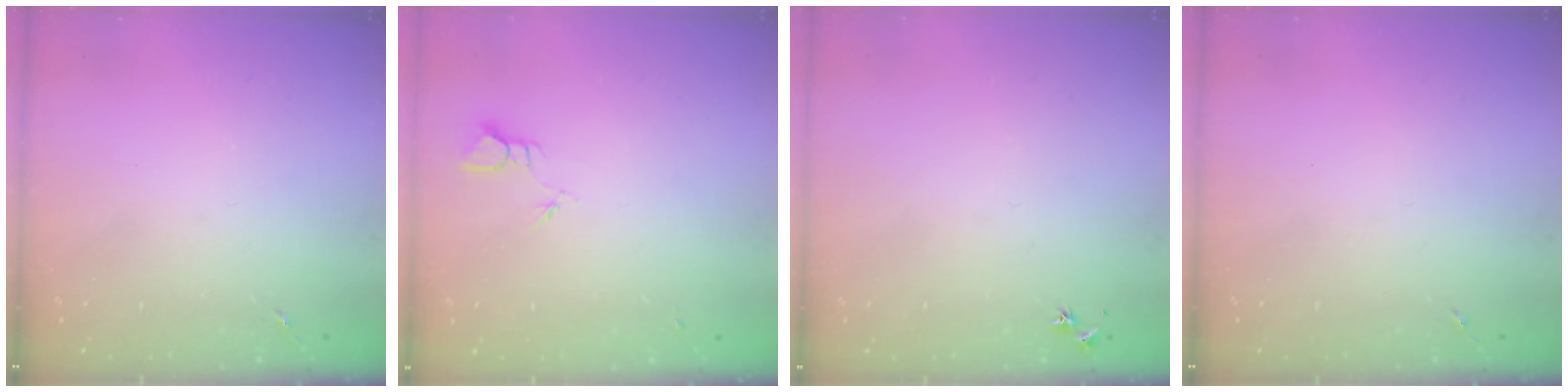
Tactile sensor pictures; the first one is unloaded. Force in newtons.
{"total": 2.0, "press": 2.0, "slide": 0.1}
{"total": 2.9, "press": 2.8, "slide": 0.3}
{"total": 0.0}